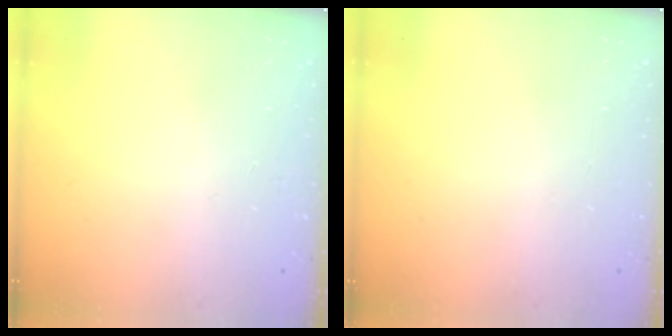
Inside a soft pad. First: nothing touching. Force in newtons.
{"total": 0.0}